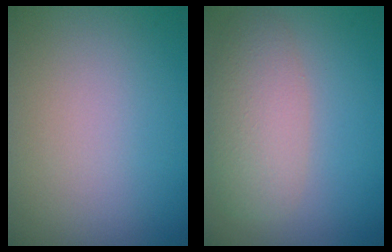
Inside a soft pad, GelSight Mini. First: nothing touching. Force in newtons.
{"total": 4.4, "press": 4.4, "slide": 0.3}